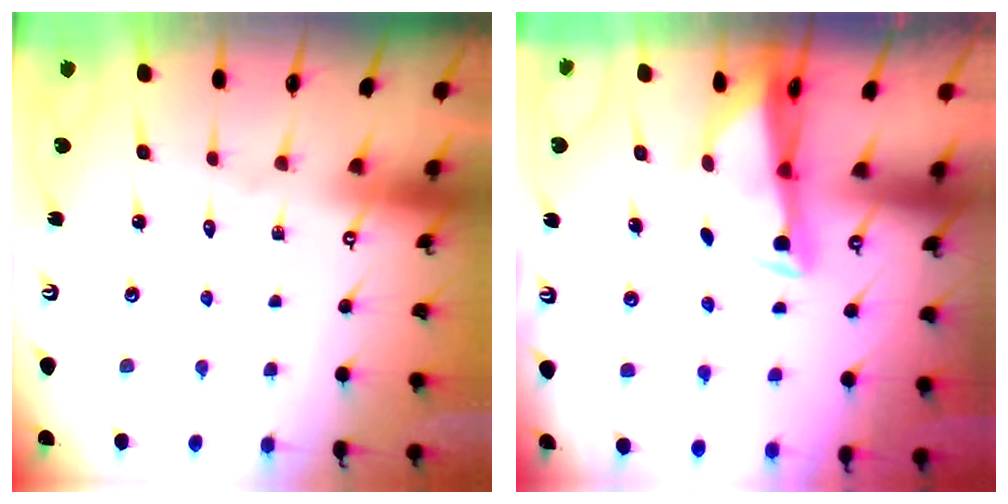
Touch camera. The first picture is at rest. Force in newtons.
{"total": 2.9, "press": 2.9, "slide": 0.6}